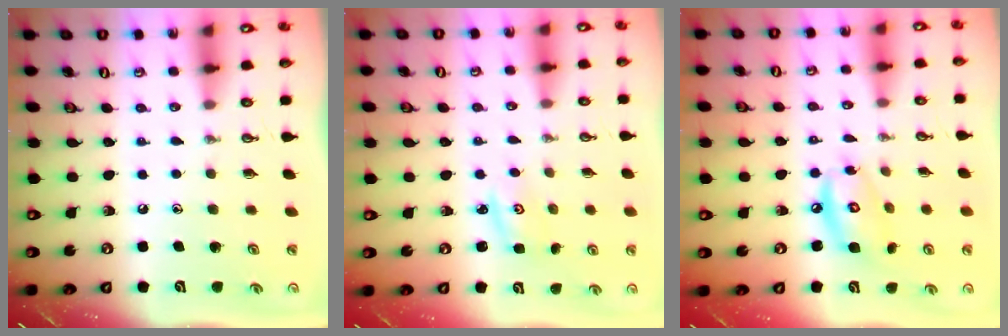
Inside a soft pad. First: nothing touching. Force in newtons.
{"total": 1.8, "press": 1.8, "slide": 0.1}
{"total": 10.0, "press": 10.0, "slide": 0.8}